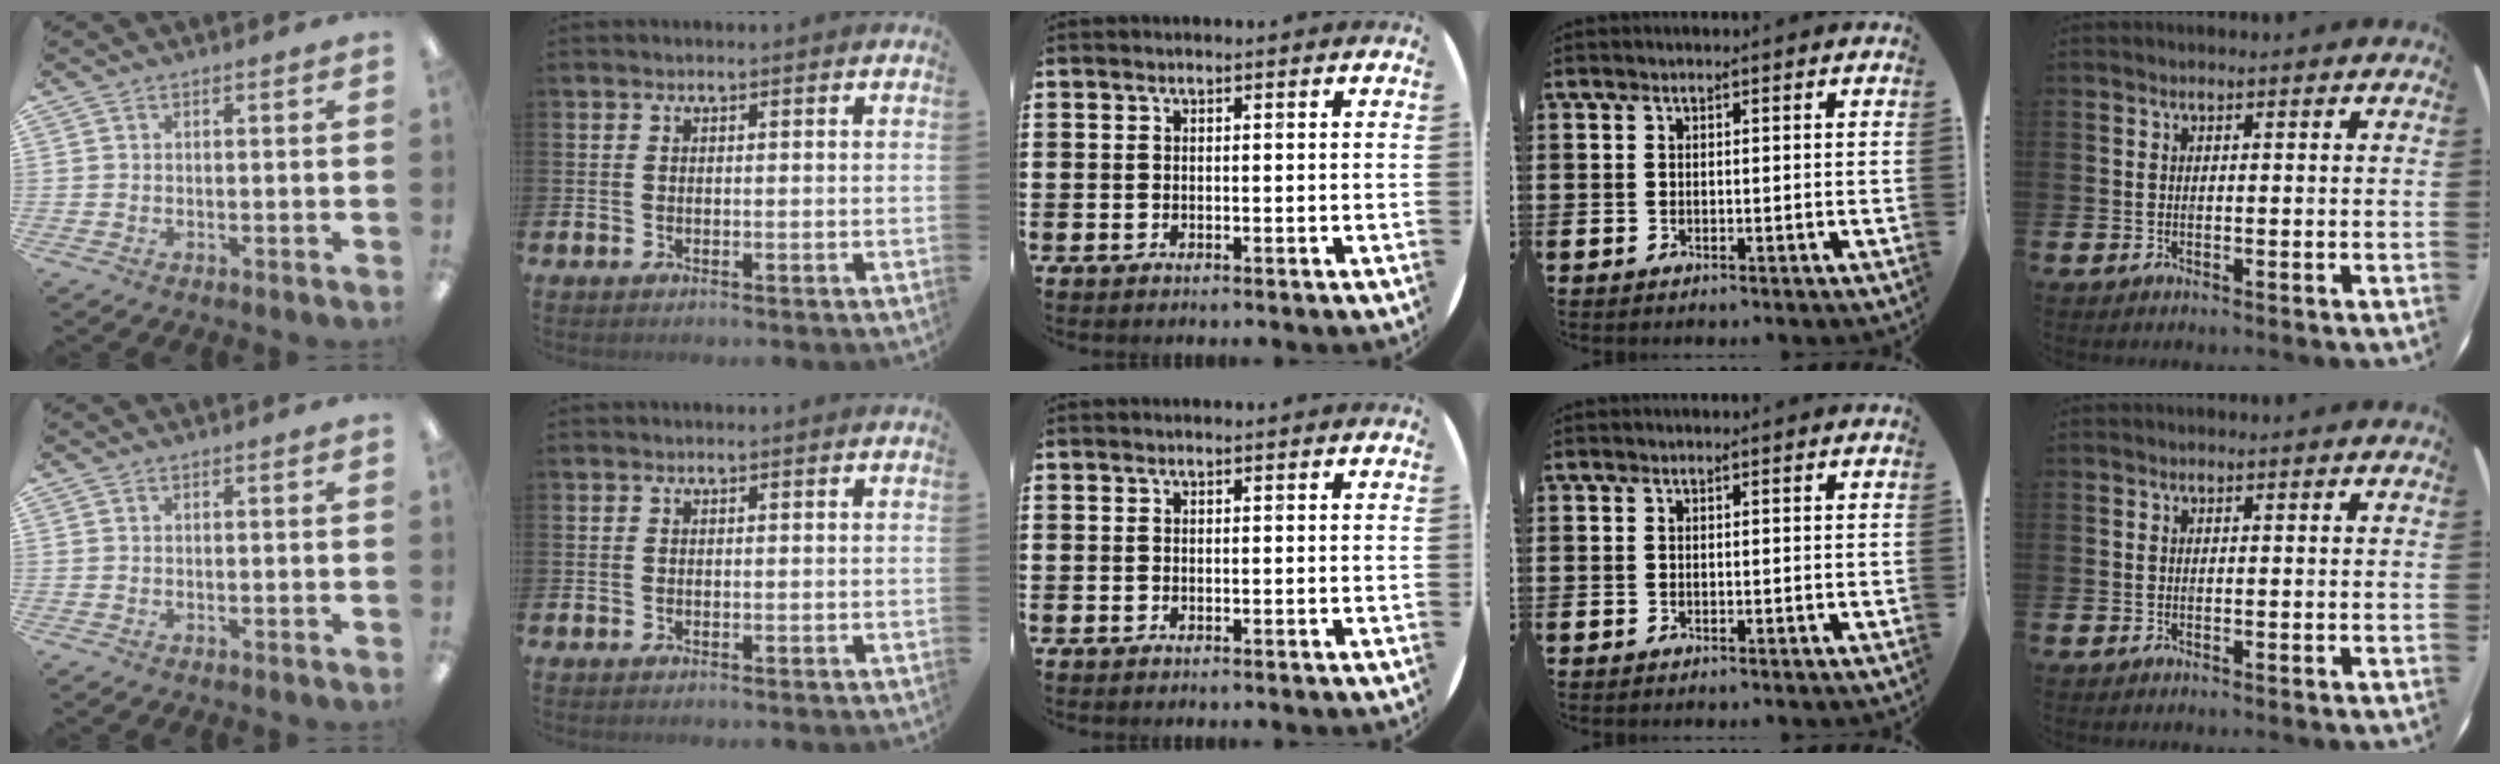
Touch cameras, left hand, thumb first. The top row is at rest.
{}